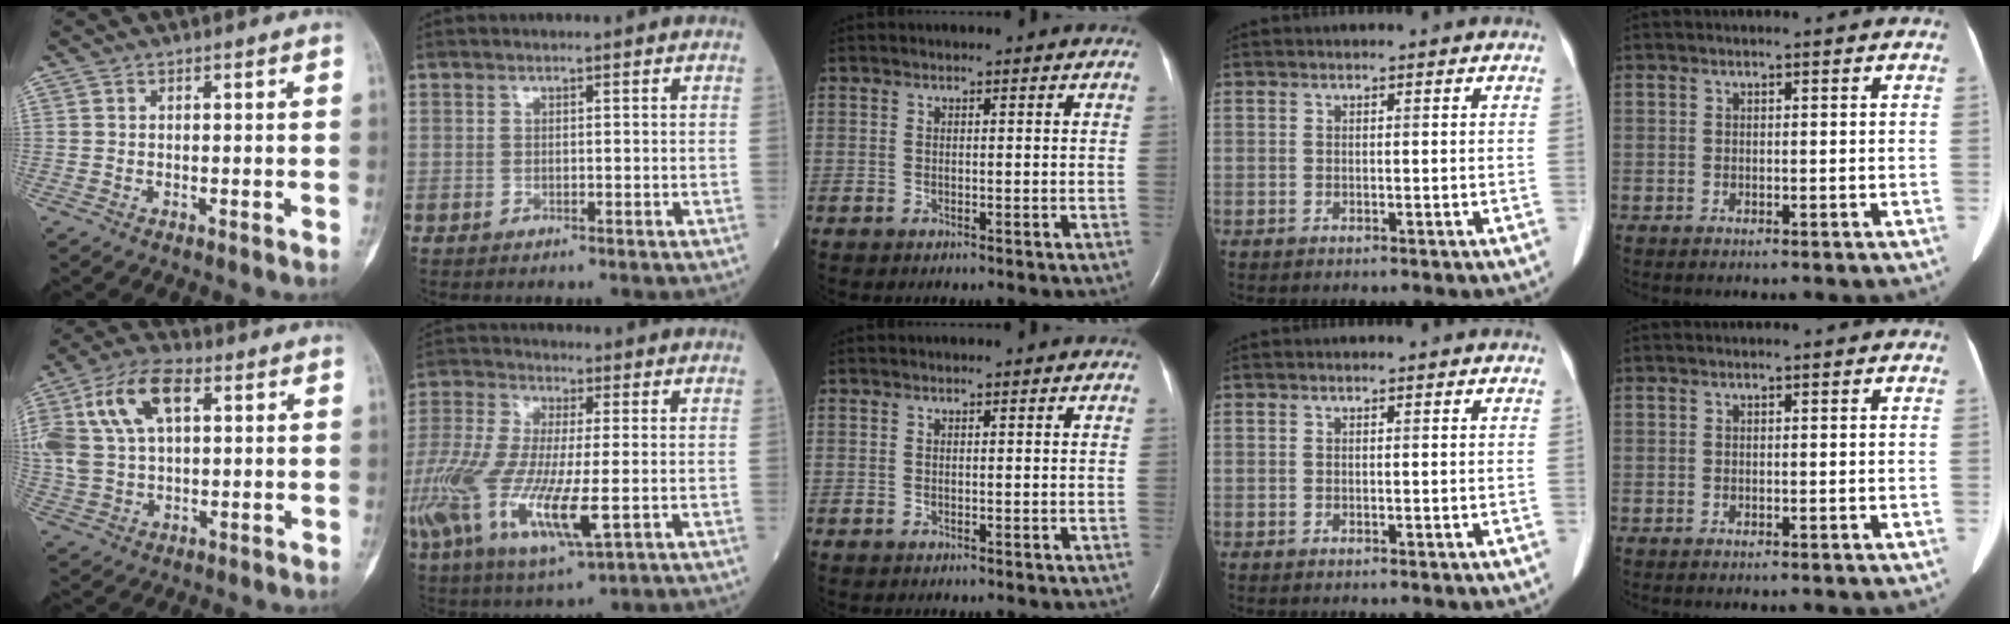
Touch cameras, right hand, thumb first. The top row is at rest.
{"thumb": {"total": 15.8, "force": [4.7, 9.0, 12.1], "torque": [-0.247, 0.020, 0.085]}, "index": {"total": 22.1, "force": [-5.7, 6.2, 20.4], "torque": [-0.496, -0.058, -0.099]}}